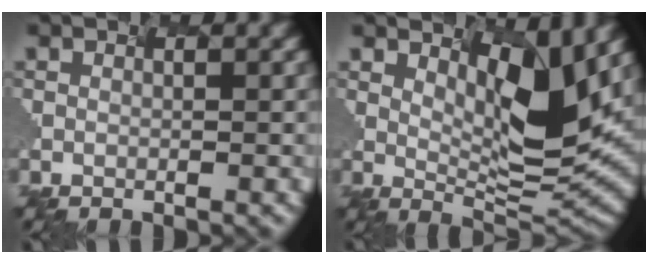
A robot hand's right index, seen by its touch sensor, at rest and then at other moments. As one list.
[{"total": 5.2, "force": [2.1, 1.0, 4.6], "torque": [-0.099, -0.024, 0.072]}]